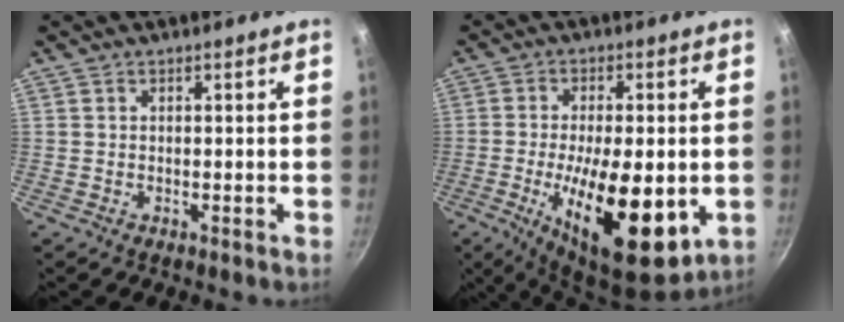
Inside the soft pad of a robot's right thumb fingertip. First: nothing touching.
{"total": 18.6, "force": [-4.3, 7.3, 16.5], "torque": [-0.260, 0.000, -0.059]}